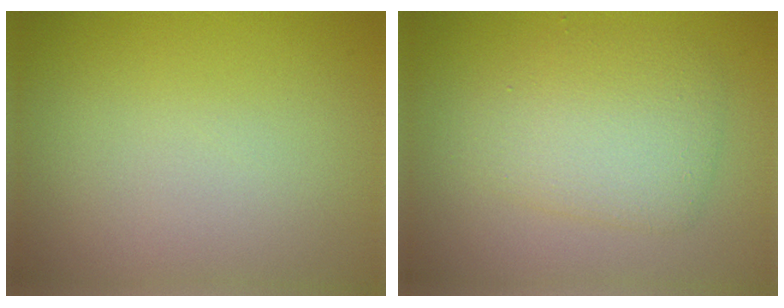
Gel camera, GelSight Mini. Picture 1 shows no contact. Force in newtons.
{"total": 4.3, "press": 4.3, "slide": 0.1}